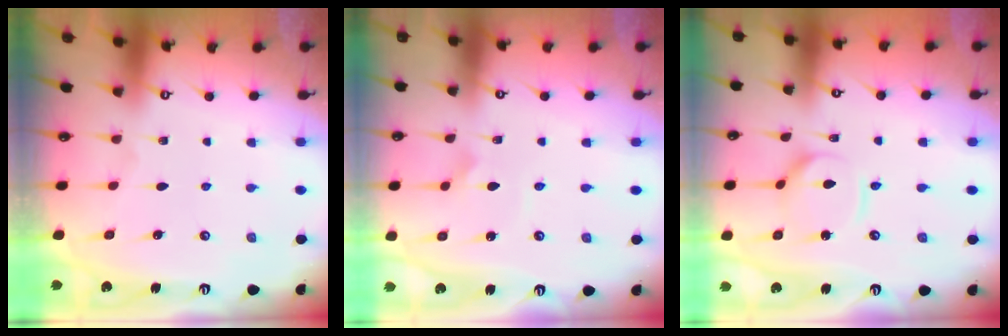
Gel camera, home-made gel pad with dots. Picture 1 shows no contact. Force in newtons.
{"total": 2.4, "press": 2.4, "slide": 0.6}
{"total": 6.3, "press": 6.2, "slide": 0.5}